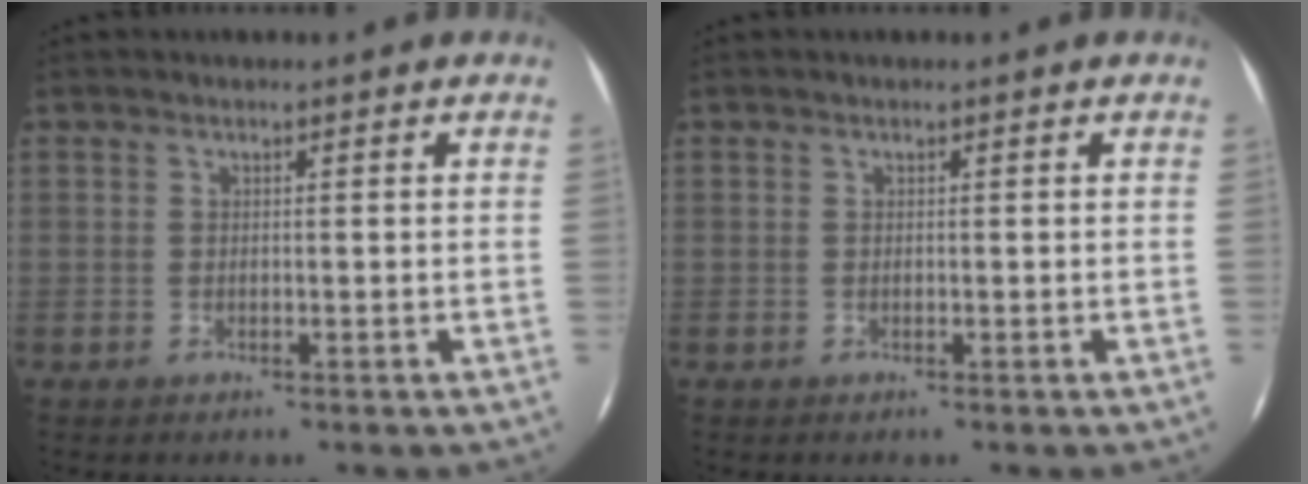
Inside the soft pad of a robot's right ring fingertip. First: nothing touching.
{"total": 0.0}